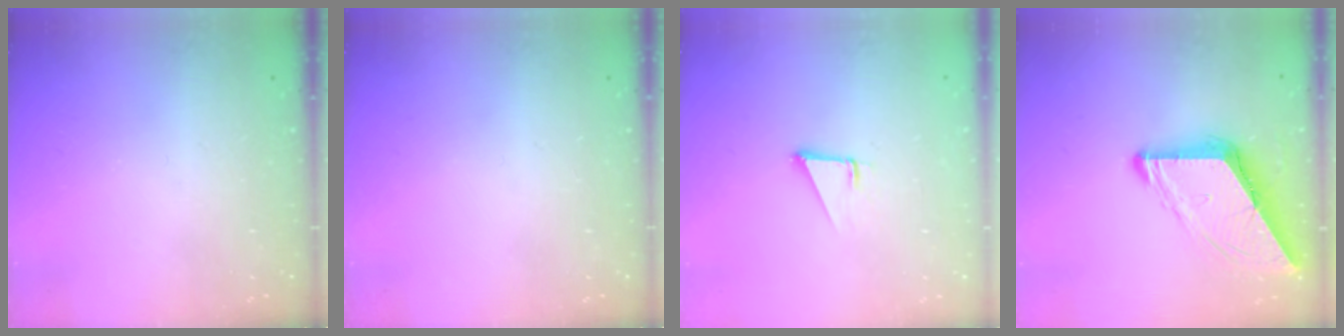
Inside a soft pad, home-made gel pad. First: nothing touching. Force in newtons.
{"total": 0.0}
{"total": 1.9, "press": 1.9, "slide": 0.0}
{"total": 10.1, "press": 10.0, "slide": 1.1}